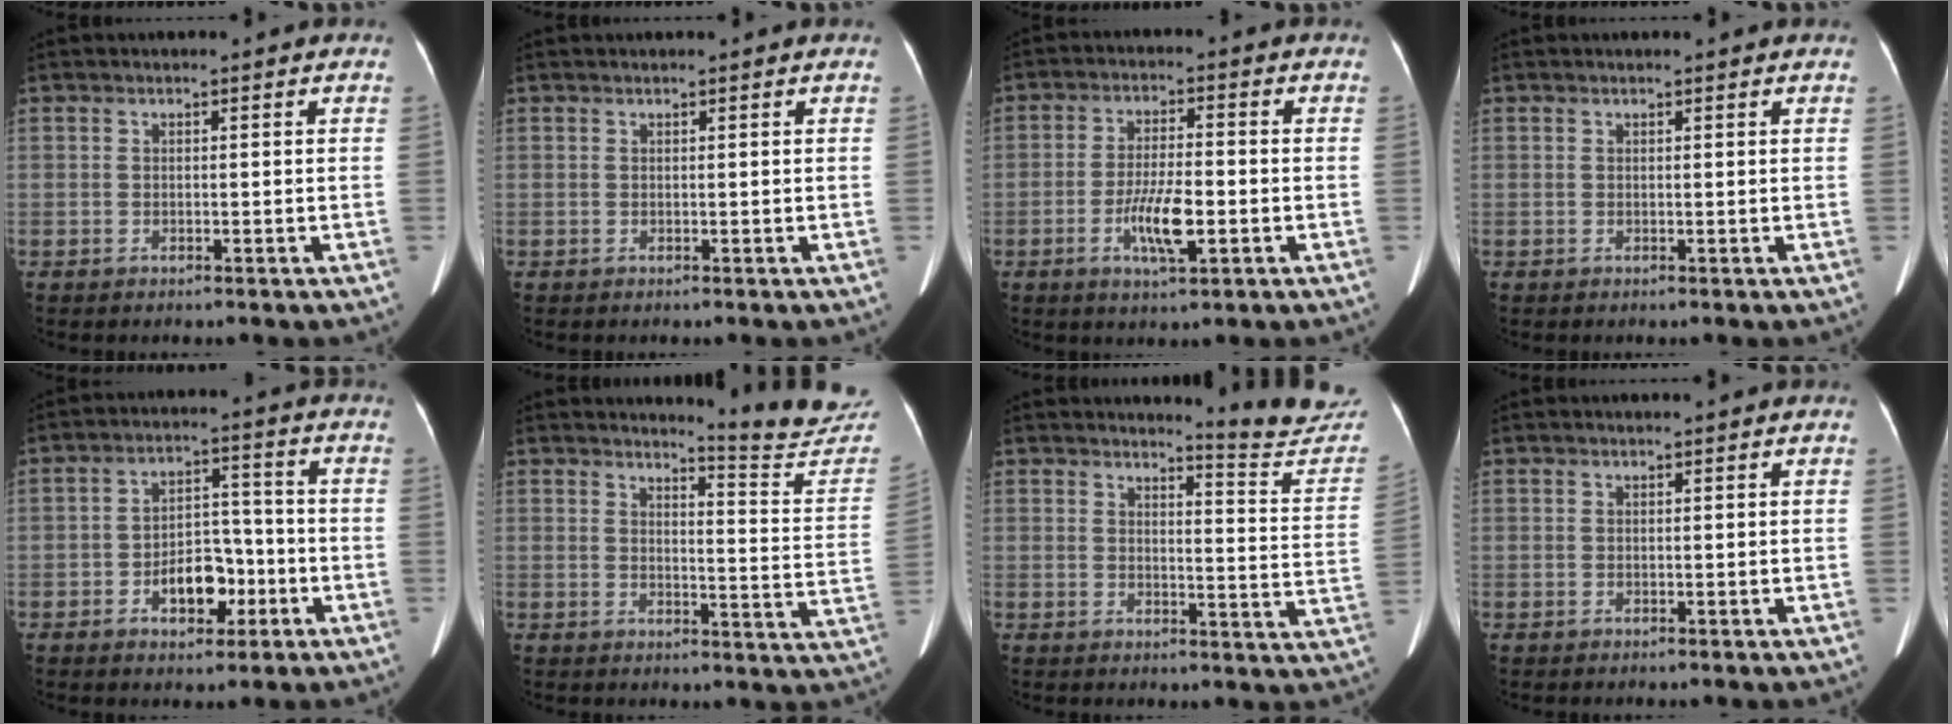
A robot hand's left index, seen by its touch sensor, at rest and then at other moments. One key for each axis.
{"total": 1.1, "fx": 1.0, "fy": -0.1, "fz": 0.4, "tx": -0.009, "ty": 0.021, "tz": 0.019}
{"total": 7.0, "fx": -2.5, "fy": 1.4, "fz": 6.4, "tx": -0.125, "ty": -0.005, "tz": -0.039}
{"total": 1.3, "fx": 1.2, "fy": 0.0, "fz": 0.5, "tx": -0.011, "ty": 0.010, "tz": 0.016}
{"total": 7.6, "fx": -3.3, "fy": 4.3, "fz": 5.4, "tx": -0.091, "ty": 0.020, "tz": -0.046}
{"total": 13.1, "fx": 13.0, "fy": -1.2, "fz": 1.0, "tx": -0.007, "ty": -0.119, "tz": 0.137}
{"total": 11.8, "fx": 11.8, "fy": -0.8, "fz": 1.1, "tx": -0.005, "ty": -0.102, "tz": 0.122}
{"total": 0.0}